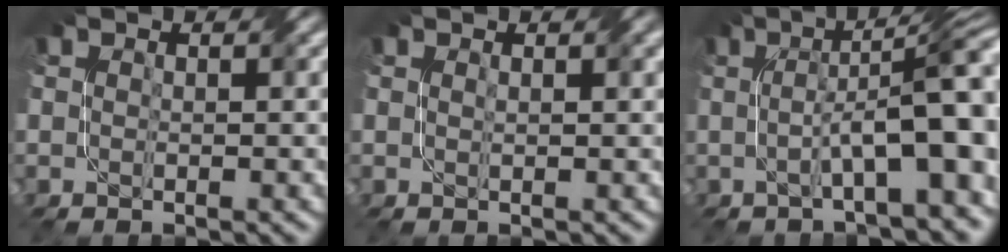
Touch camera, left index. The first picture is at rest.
{"total": 0.6, "force": [0.4, -0.1, 0.5], "torque": [-0.008, 0.003, 0.005]}
{"total": 9.3, "force": [-0.8, 2.0, 9.1], "torque": [-0.129, 0.021, -0.017]}